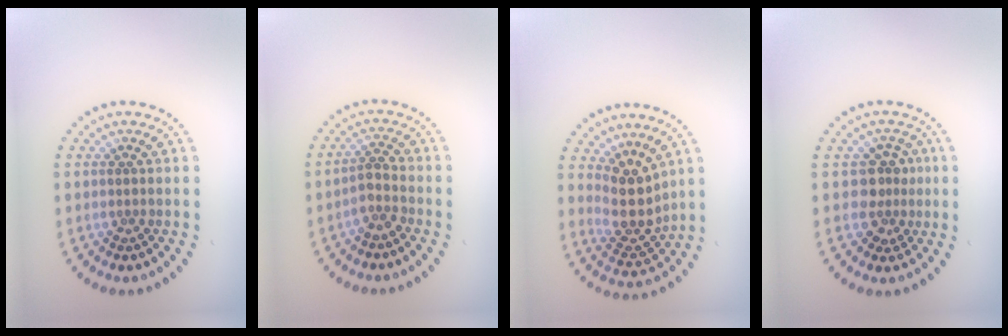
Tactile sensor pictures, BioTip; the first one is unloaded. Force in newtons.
{"total": 1.8, "press": 1.5, "slide": 1.0}
{"total": 4.0, "press": 3.1, "slide": 2.5}
{"total": 2.8, "press": 2.4, "slide": 1.4}